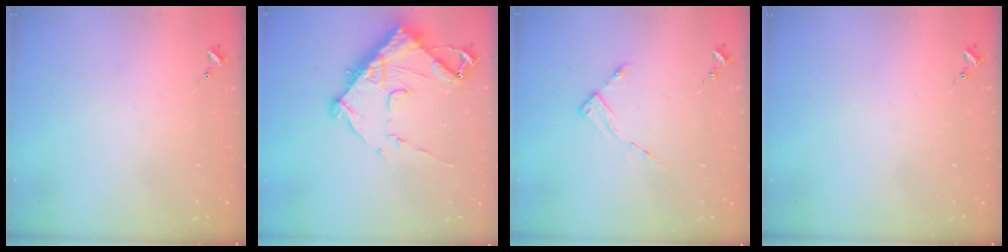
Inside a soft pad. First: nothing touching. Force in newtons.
{"total": 12.0, "press": 11.9, "slide": 1.1}
{"total": 4.7, "press": 4.7, "slide": 0.6}
{"total": 0.0}